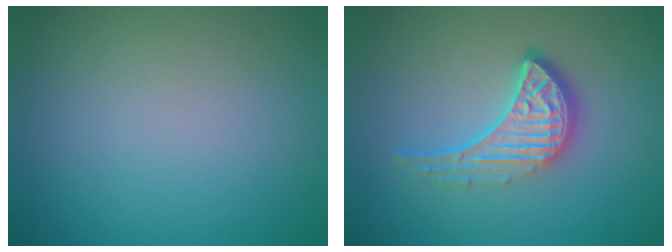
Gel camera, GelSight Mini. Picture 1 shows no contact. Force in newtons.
{"total": 4.5, "press": 3.3, "slide": 3.1}